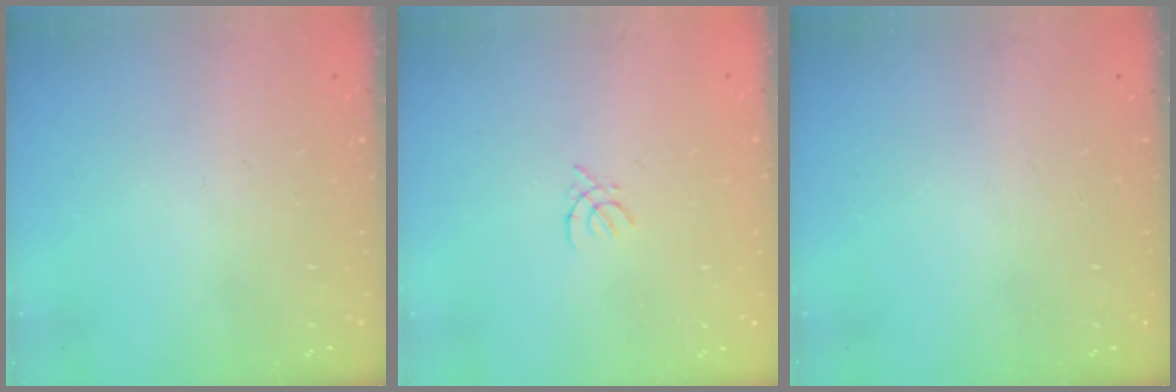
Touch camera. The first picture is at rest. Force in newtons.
{"total": 1.8, "press": 1.8, "slide": 0.4}
{"total": 0.0}